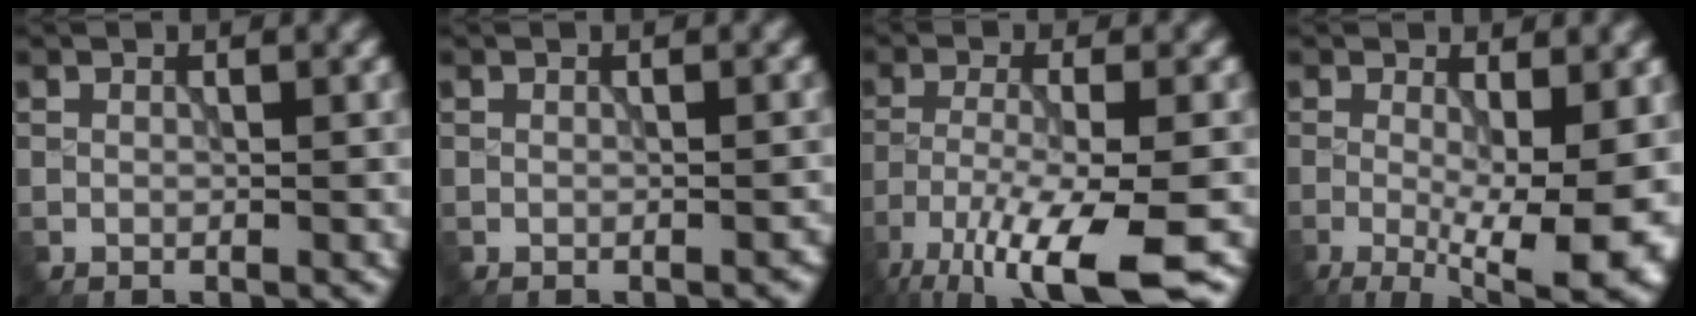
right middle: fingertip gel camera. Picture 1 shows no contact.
{"total": 0.7, "force": [-0.6, 0.1, 0.2], "torque": [-0.003, 0.001, -0.010]}
{"total": 10.0, "force": [-6.5, 2.1, 7.3], "torque": [-0.137, -0.016, -0.114]}
{"total": 10.0, "force": [-1.4, 3.2, 9.4], "torque": [-0.140, -0.019, -0.019]}